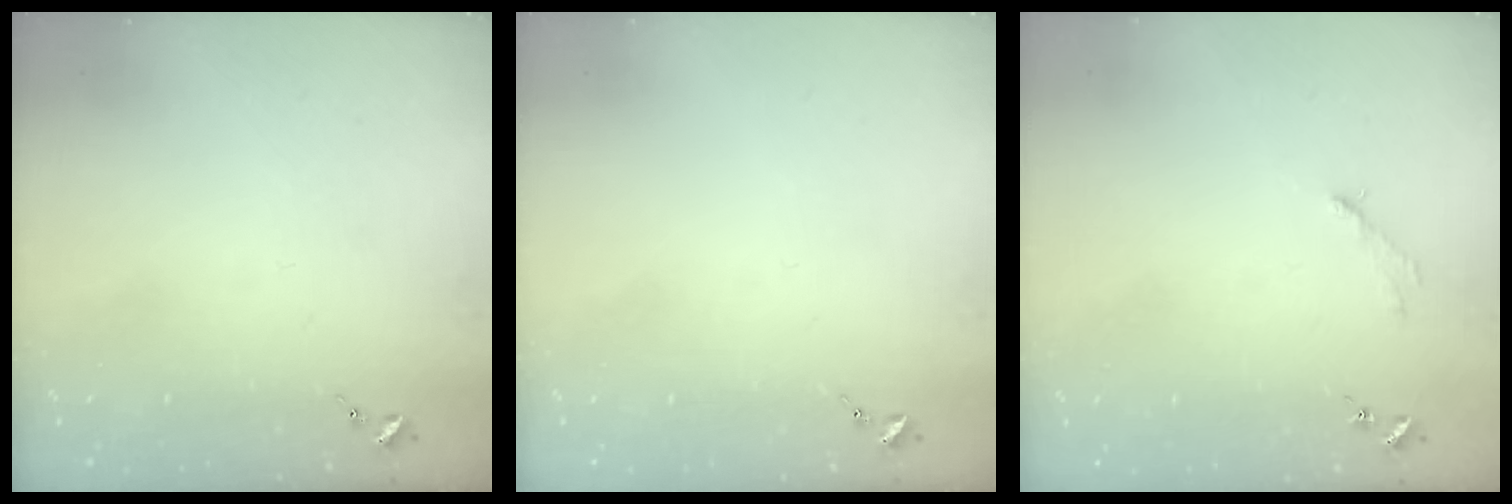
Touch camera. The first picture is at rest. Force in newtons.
{"total": 0.0}
{"total": 2.8, "press": 2.8, "slide": 0.4}